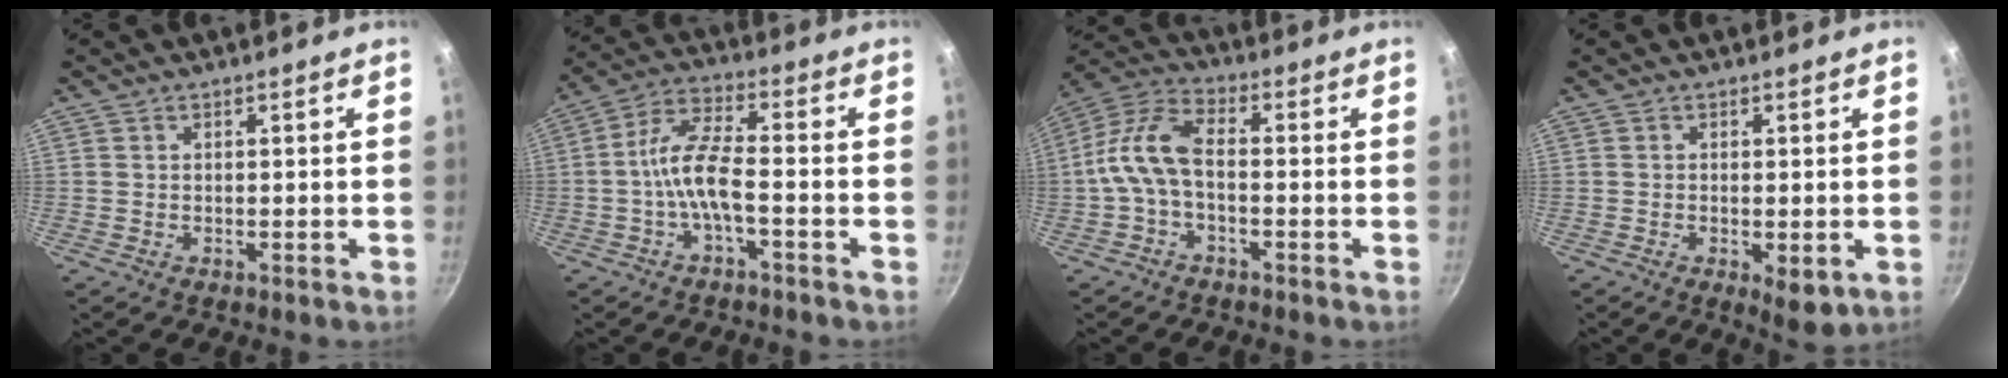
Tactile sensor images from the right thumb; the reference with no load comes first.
{"total": 8.3, "force": [-2.8, 2.8, 7.3], "torque": [-0.153, 0.035, -0.062]}
{"total": 9.1, "force": [-1.9, 4.8, 7.5], "torque": [-0.157, 0.040, -0.052]}
{"total": 4.6, "force": [-1.2, 1.8, 4.0], "torque": [-0.058, -0.012, -0.012]}